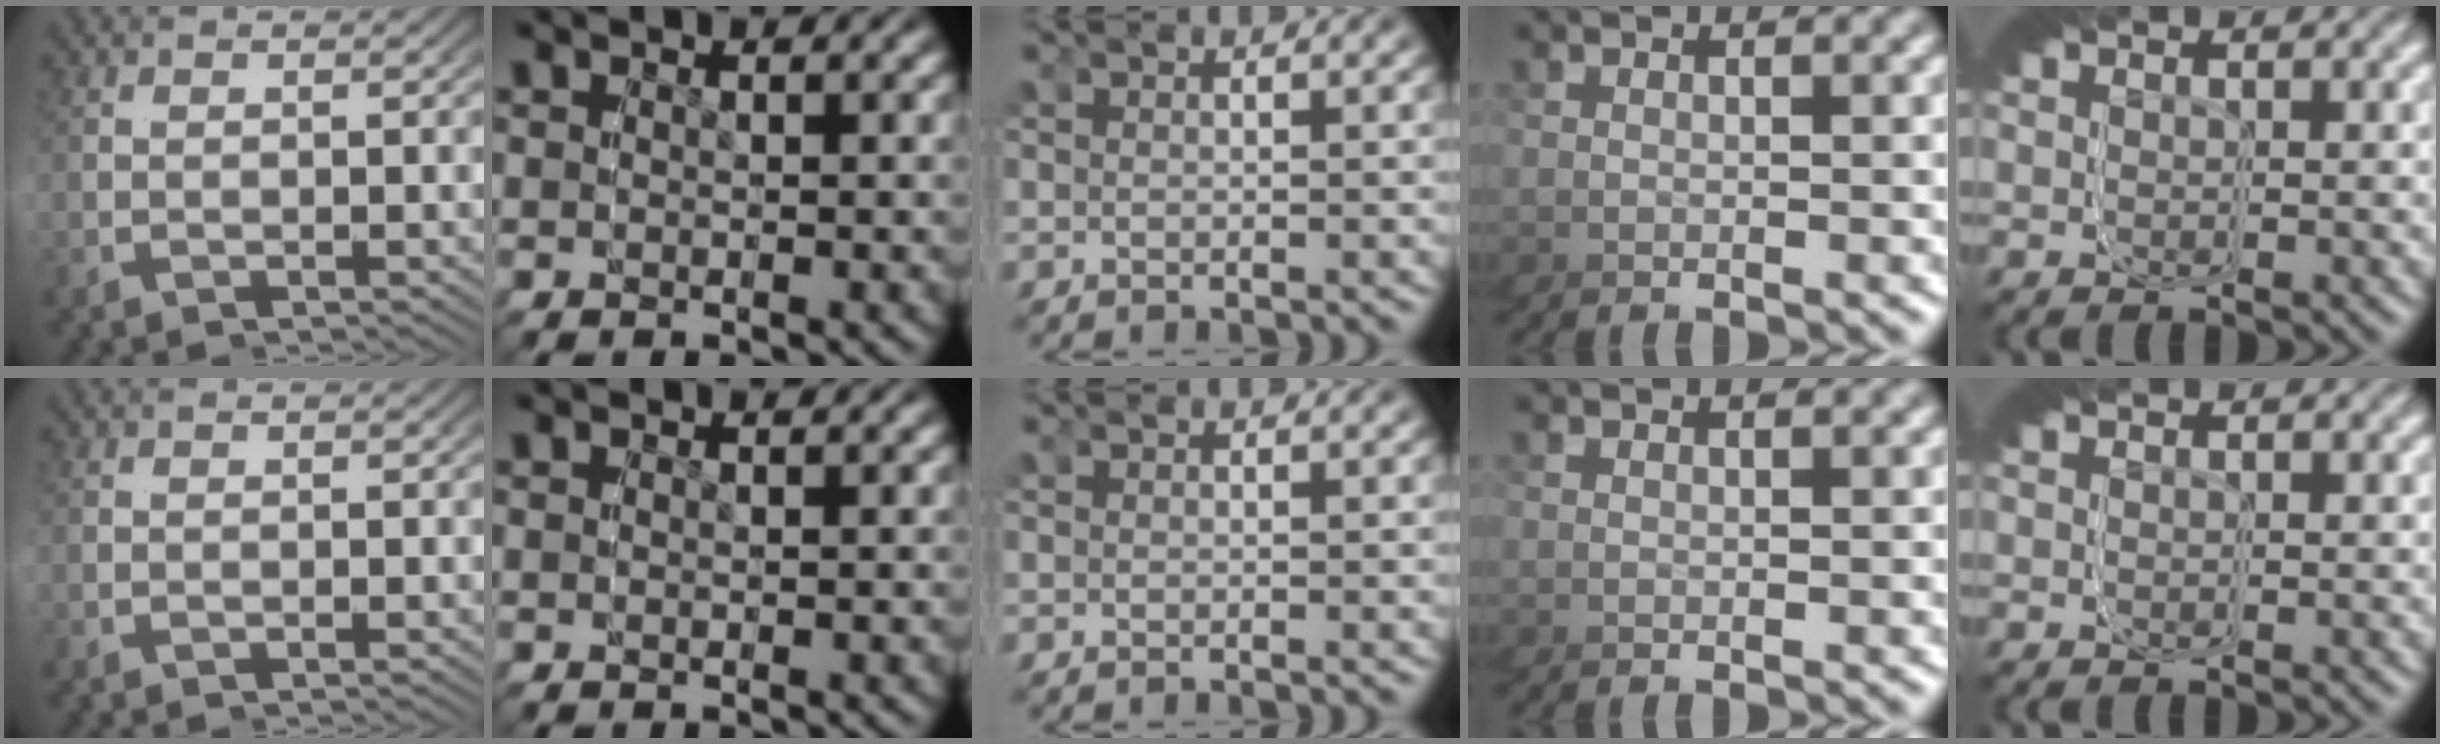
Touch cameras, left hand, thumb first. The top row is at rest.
{}